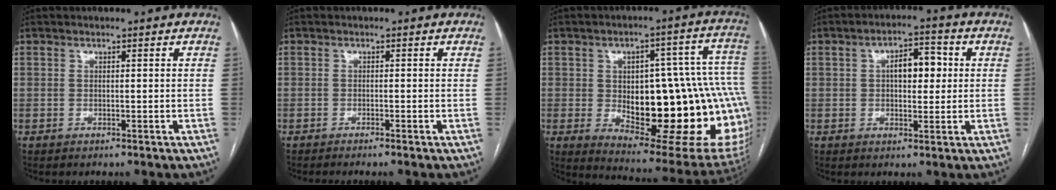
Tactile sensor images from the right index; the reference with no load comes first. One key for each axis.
{"total": 1.9, "fx": -1.5, "fy": -0.5, "fz": 1.0, "tx": -0.014, "ty": 0.003, "tz": -0.022}
{"total": 30.0, "fx": -3.4, "fy": 9.8, "fz": 28.1, "tx": -0.301, "ty": 0.026, "tz": -0.020}
{"total": 6.2, "fx": 1.0, "fy": 2.9, "fz": 5.4, "tx": -0.084, "ty": 0.019, "tz": 0.014}